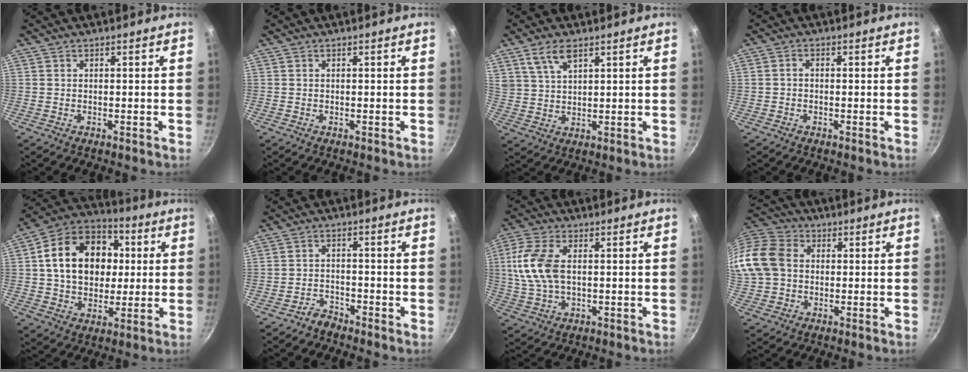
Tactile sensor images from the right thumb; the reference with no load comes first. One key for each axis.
{"total": 0.0}
{"total": 6.0, "fx": 3.7, "fy": 2.6, "fz": 4.0, "tx": -0.071, "ty": -0.010, "tz": 0.077}
{"total": 1.1, "fx": -0.4, "fy": 0.8, "fz": 0.7, "tx": -0.013, "ty": 0.009, "tz": -0.008}
{"total": 19.8, "fx": 3.0, "fy": 15.0, "fz": 12.6, "tx": -0.182, "ty": 0.025, "tz": 0.041}
{"total": 2.4, "fx": -2.3, "fy": 0.7, "fz": 0.1, "tx": 0.007, "ty": 0.024, "tz": -0.044}
{"total": 10.8, "fx": 1.3, "fy": 6.1, "fz": 8.9, "tx": -0.186, "ty": 0.009, "tz": 0.020}
{"total": 16.1, "fx": 1.2, "fy": 12.9, "fz": 9.5, "tx": -0.198, "ty": 0.032, "tz": 0.009}